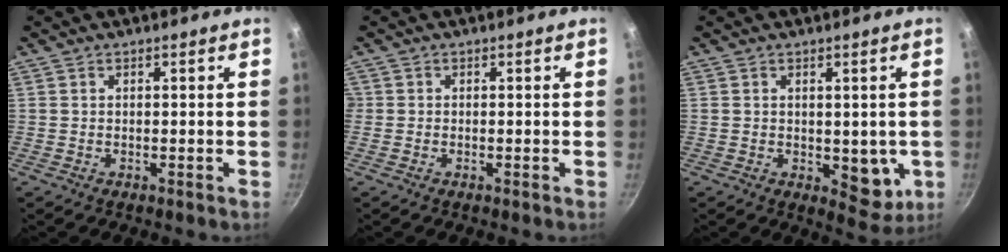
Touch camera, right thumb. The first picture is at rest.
{"total": 0.6, "force": [0.0, 0.6, 0.0], "torque": [0.004, 0.000, -0.005]}
{"total": 6.8, "force": [-0.4, 4.2, 5.3], "torque": [-0.047, -0.012, 0.003]}